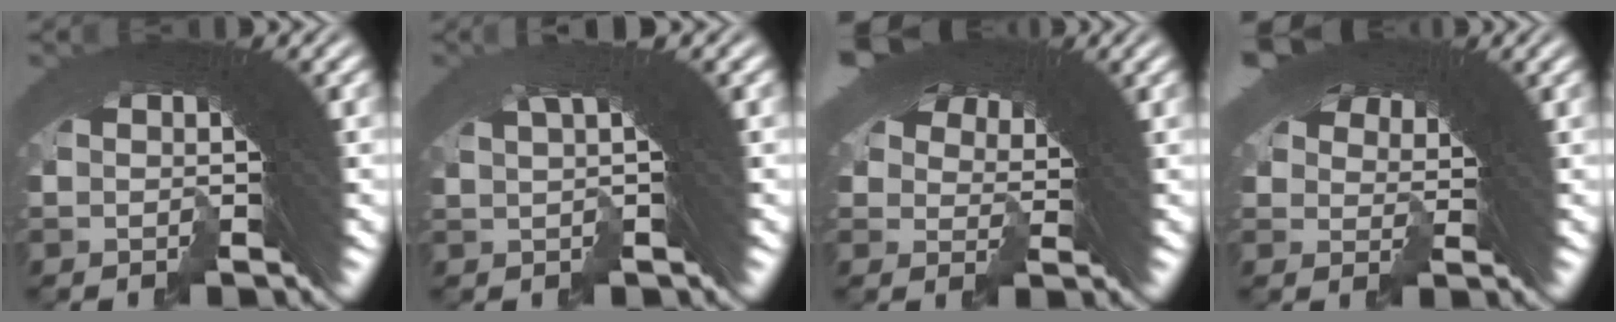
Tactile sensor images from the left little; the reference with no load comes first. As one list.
[{"total": 3.8, "force": [3.6, -0.6, 1.3], "torque": [-0.017, 0.033, 0.056]}, {"total": 3.6, "force": [0.9, 3.1, 1.4], "torque": [-0.020, -0.027, 0.026]}, {"total": 2.4, "force": [0.9, 2.1, 0.5], "torque": [0.001, -0.028, 0.026]}]